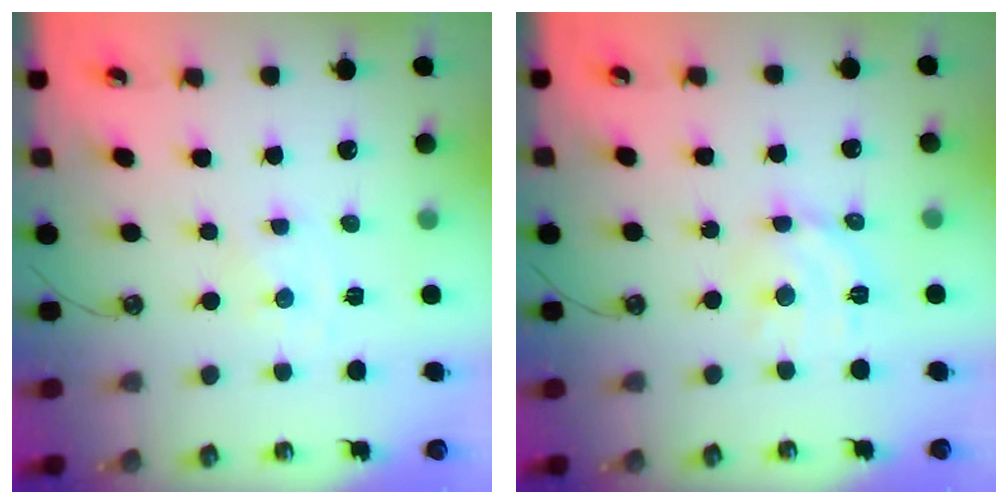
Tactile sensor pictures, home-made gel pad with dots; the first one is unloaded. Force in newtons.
{"total": 11.6, "press": 11.6, "slide": 0.8}